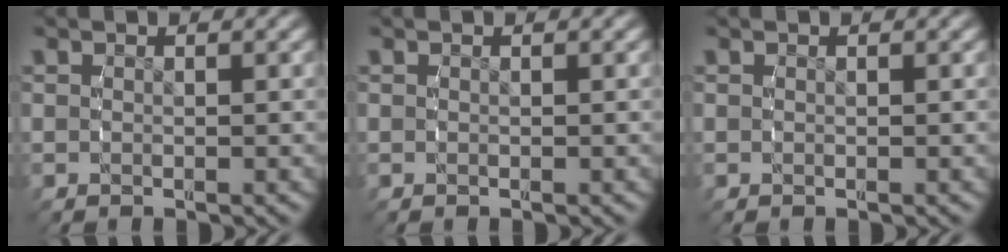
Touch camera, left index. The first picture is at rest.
{"total": 0.0}
{"total": 0.0}